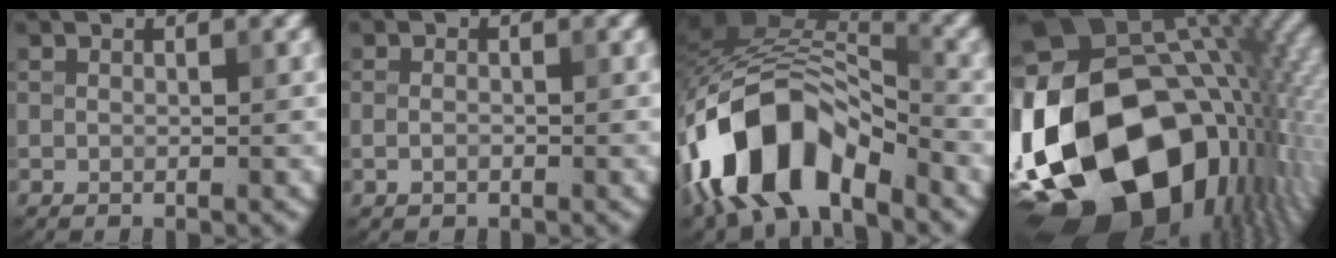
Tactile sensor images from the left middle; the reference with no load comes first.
{"total": 1.0, "force": [-0.3, 0.7, 0.6], "torque": [-0.013, 0.000, -0.008]}
{"total": 11.6, "force": [-6.3, 5.8, 7.7], "torque": [-0.140, 0.005, -0.121]}
{"total": 21.9, "force": [-4.8, 14.6, 15.6], "torque": [-0.299, -0.014, -0.082]}